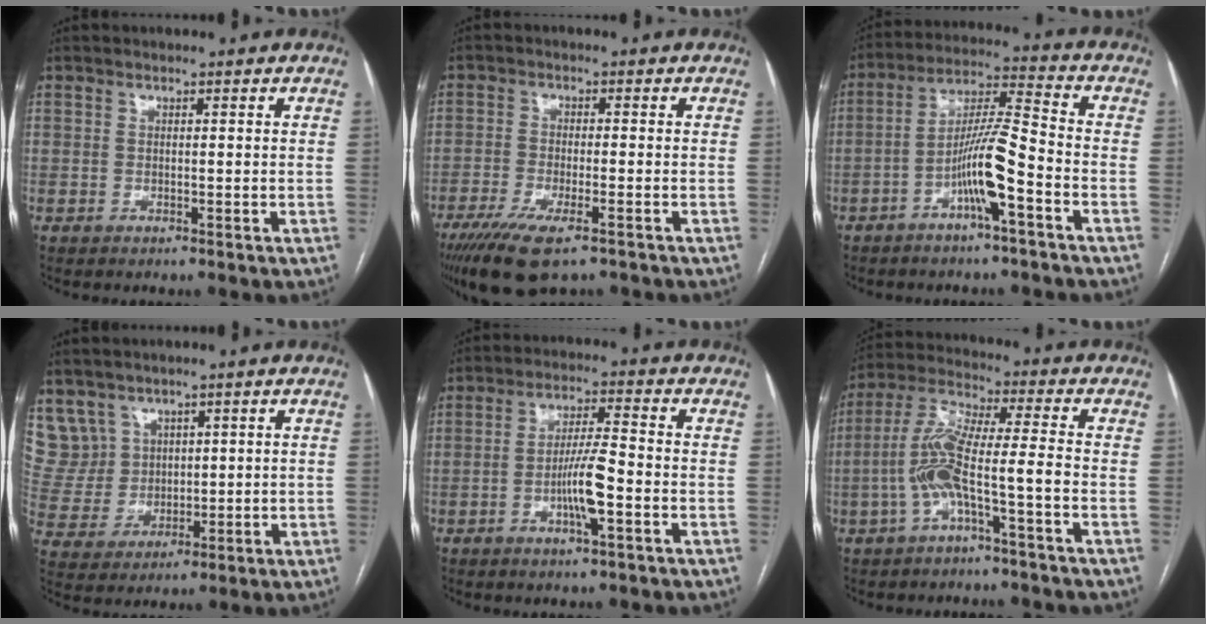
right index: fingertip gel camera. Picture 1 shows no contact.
{"total": 10.7, "force": [-7.4, 2.5, 7.3], "torque": [-0.124, -0.023, -0.120]}
{"total": 9.6, "force": [-4.1, 0.3, 8.6], "torque": [-0.166, 0.017, -0.075]}
{"total": 8.1, "force": [4.9, 6.4, 0.1], "torque": [-0.013, 0.025, 0.116]}
{"total": 6.6, "force": [-2.2, 0.3, 6.2], "torque": [-0.120, 0.001, -0.039]}
{"total": 8.9, "force": [-3.1, 0.3, 8.4], "torque": [-0.179, 0.023, -0.064]}